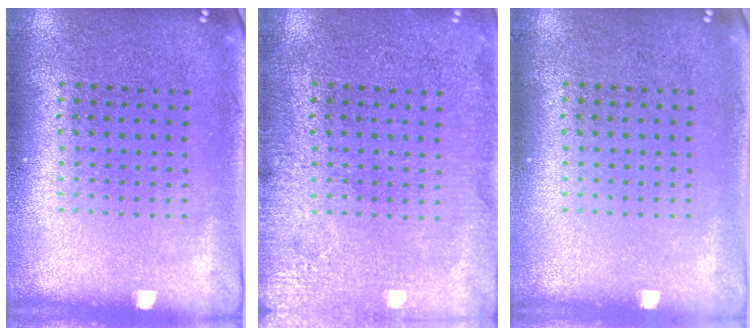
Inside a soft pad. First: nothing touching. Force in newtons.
{"total": 3.8, "press": 3.8, "slide": 0.5}
{"total": 0.0}